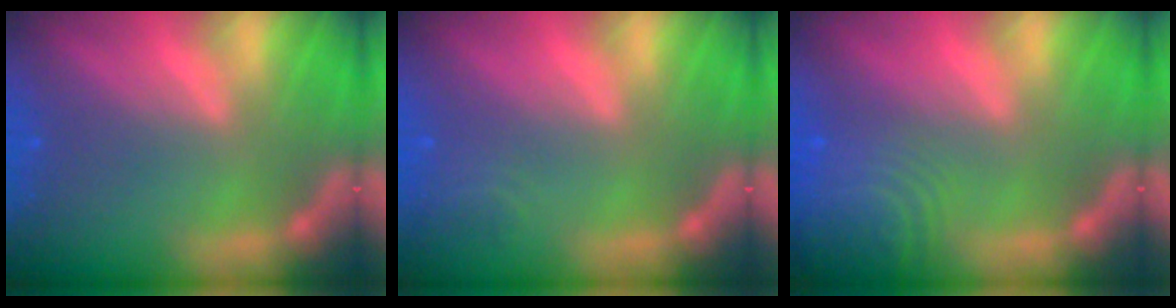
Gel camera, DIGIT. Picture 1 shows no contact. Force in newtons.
{"total": 1.4}
{"total": 7.4}